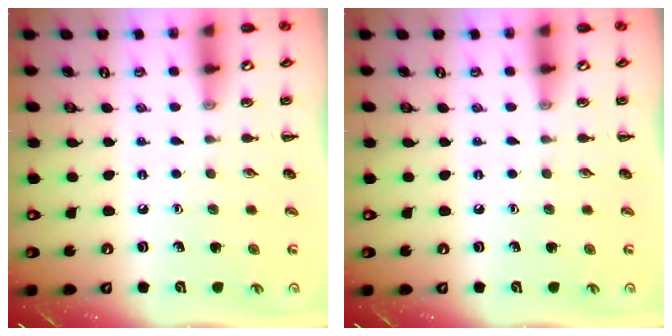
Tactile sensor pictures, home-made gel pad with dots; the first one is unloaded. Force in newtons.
{"total": 0.0}